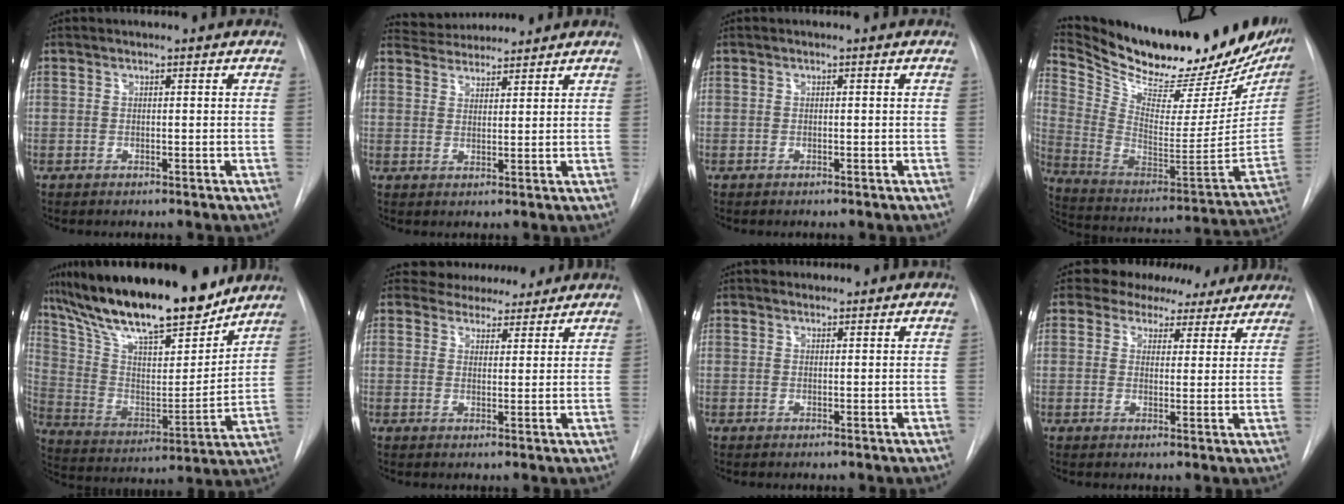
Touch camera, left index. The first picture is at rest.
{"total": 6.1, "force": [6.0, 1.1, 0.6], "torque": [-0.014, 0.027, 0.097]}
{"total": 0.0}
{"total": 31.7, "force": [27.0, 9.1, 14.0], "torque": [-0.242, -0.067, 0.381]}
{"total": 23.9, "force": [19.7, 5.2, 12.6], "torque": [-0.223, 0.000, 0.325]}
{"total": 7.0, "force": [6.5, 2.5, 0.8], "torque": [0.000, 0.006, 0.080]}
{"total": 2.7, "force": [2.5, 0.9, 0.3], "torque": [0.000, 0.025, 0.036]}
{"total": 9.9, "force": [8.6, 4.8, 1.2], "torque": [0.012, 0.007, 0.086]}